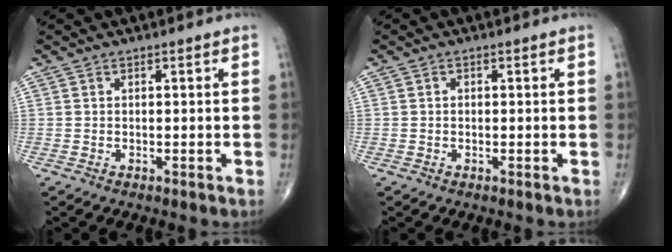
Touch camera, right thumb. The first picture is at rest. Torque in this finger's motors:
{"motor_torque": [-0.30, 0.05, 0.05, 0.12, 0.00]}